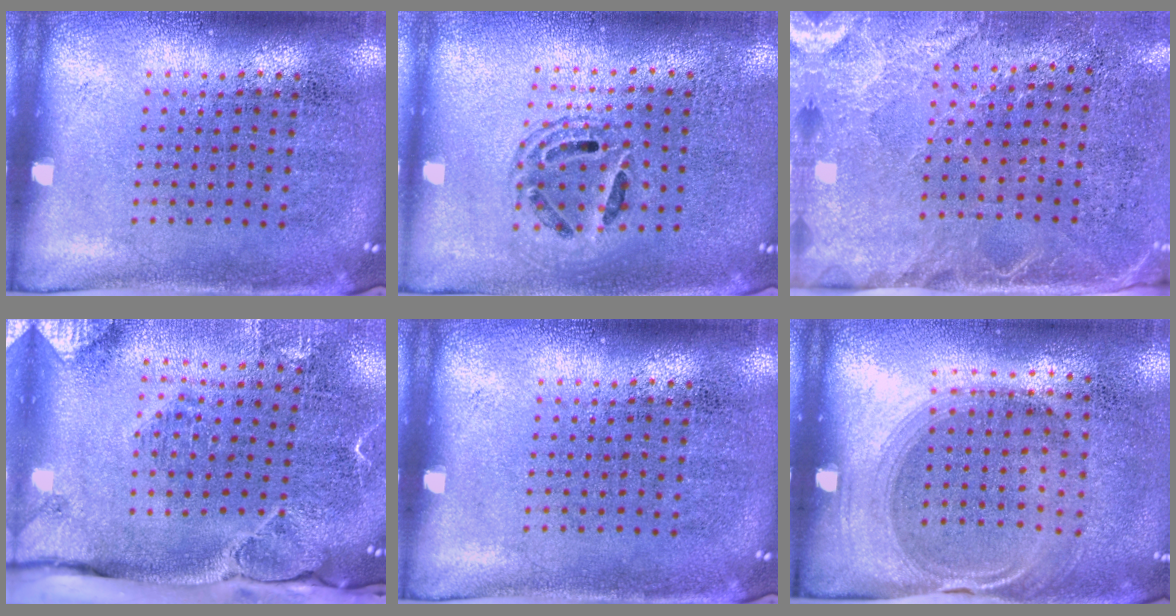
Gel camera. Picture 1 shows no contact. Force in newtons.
{"total": 1.5, "press": 1.3, "slide": 0.7}
{"total": 2.7, "press": 2.3, "slide": 1.3}
{"total": 2.8, "press": 2.2, "slide": 1.7}
{"total": 0.0}
{"total": 1.5, "press": 1.3, "slide": 0.8}